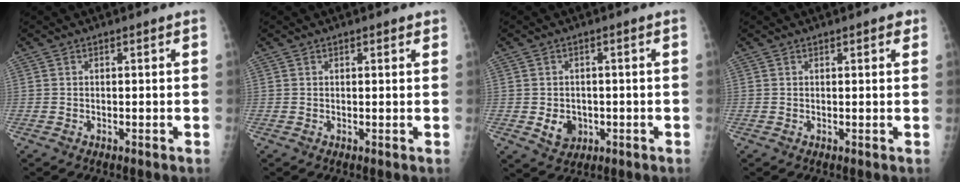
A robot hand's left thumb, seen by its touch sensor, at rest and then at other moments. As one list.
[{"total": 1.2, "force": [0.8, 0.6, 0.8], "torque": [-0.005, -0.001, 0.007]}, {"total": 4.8, "force": [-1.0, 4.0, 2.5], "torque": [-0.022, 0.003, -0.006]}, {"total": 1.7, "force": [0.9, 0.6, 1.2], "torque": [-0.010, -0.001, 0.010]}]